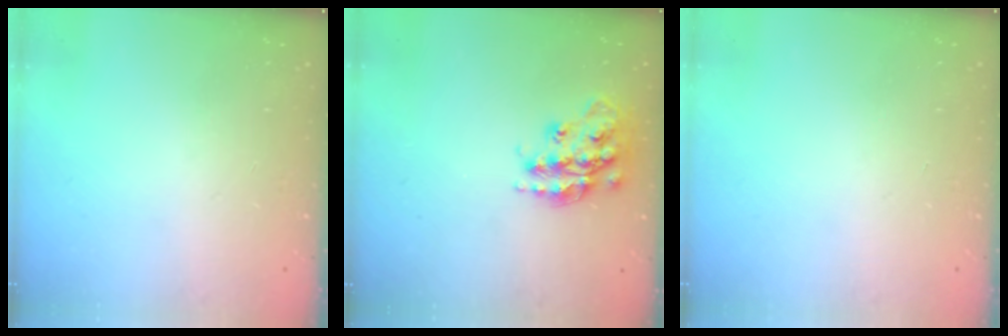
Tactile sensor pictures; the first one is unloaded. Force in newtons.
{"total": 17.3, "press": 17.3, "slide": 1.2}
{"total": 0.0}